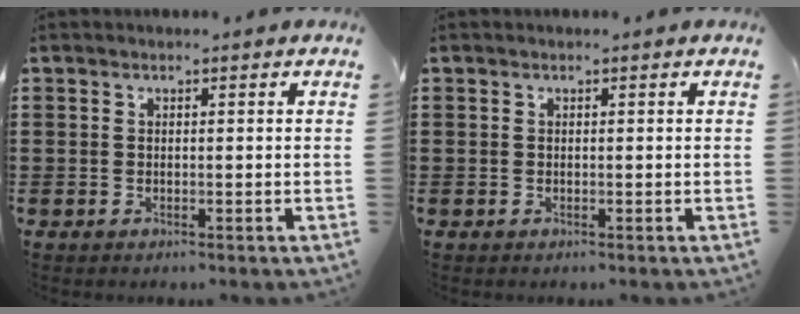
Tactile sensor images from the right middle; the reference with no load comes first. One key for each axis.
{"total": 0.0}